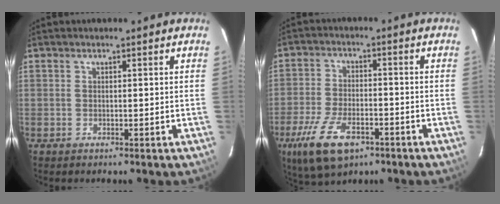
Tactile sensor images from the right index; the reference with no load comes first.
{"total": 12.5, "force": [-6.9, 5.9, 8.6], "torque": [-0.195, -0.021, -0.122]}